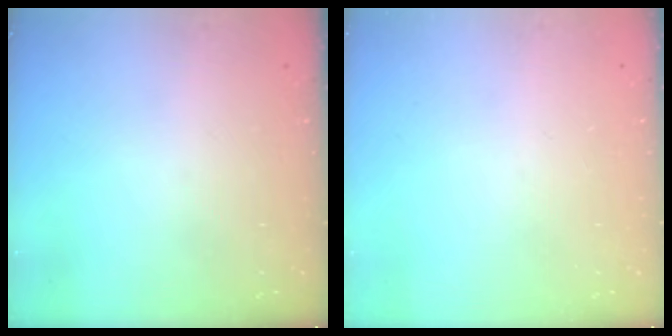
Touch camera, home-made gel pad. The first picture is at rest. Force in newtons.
{"total": 0.0}